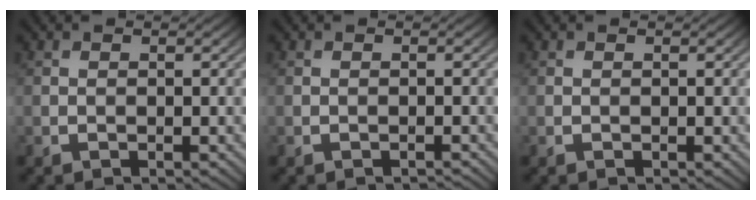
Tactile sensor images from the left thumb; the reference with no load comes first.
{"total": 0.8, "force": [-0.8, -0.1, 0.0], "torque": [0.004, 0.003, -0.016]}
{"total": 0.0}